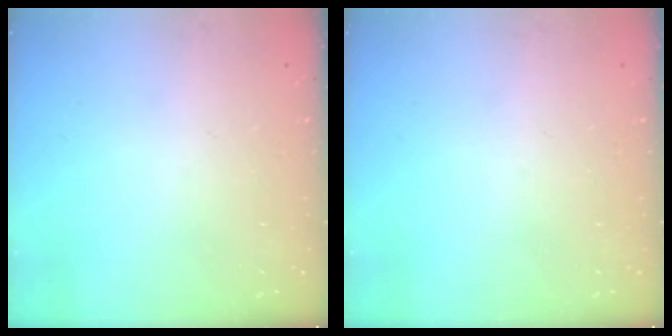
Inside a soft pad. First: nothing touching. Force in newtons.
{"total": 0.0}